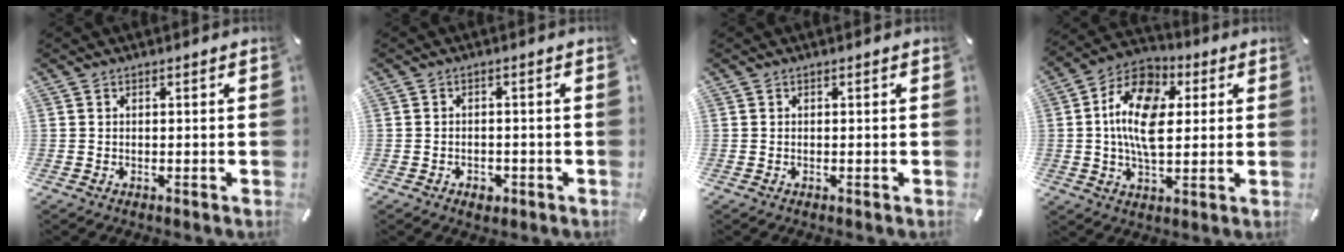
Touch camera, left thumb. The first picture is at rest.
{"total": 2.3, "force": [-1.2, 1.7, 1.1], "torque": [-0.021, 0.005, -0.023]}
{"total": 0.0}
{"total": 15.2, "force": [2.1, 9.7, 11.5], "torque": [-0.234, 0.006, 0.031]}